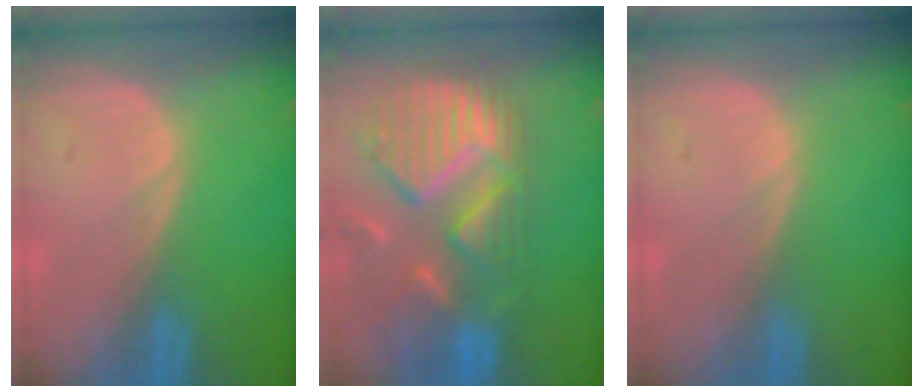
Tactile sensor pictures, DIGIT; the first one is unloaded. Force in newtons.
{"total": 13.2, "press": 11.2, "slide": 7.0}
{"total": 0.0}